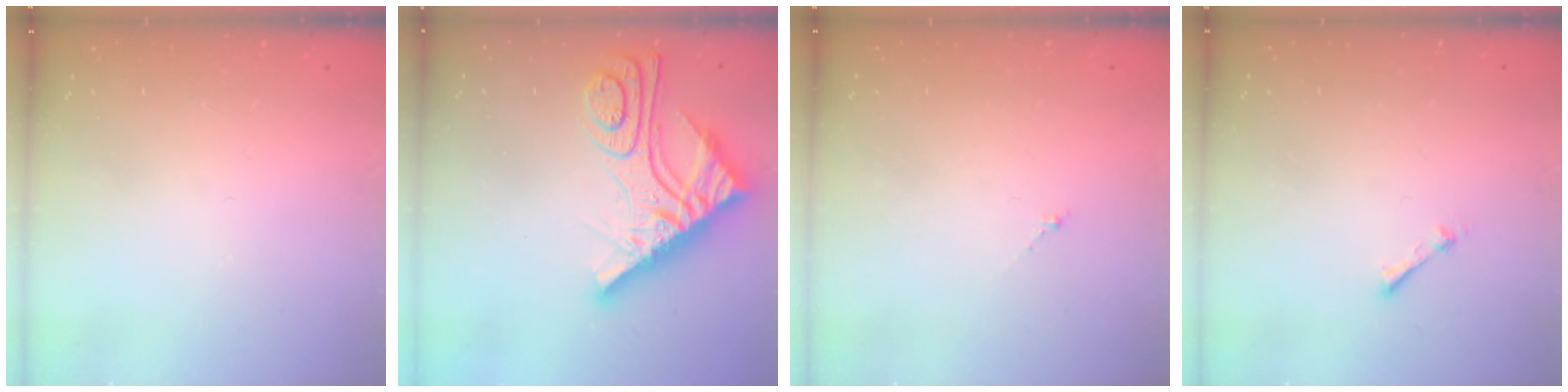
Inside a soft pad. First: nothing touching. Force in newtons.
{"total": 15.0, "press": 15.0, "slide": 1.4}
{"total": 0.0}
{"total": 1.7, "press": 1.7, "slide": 0.2}